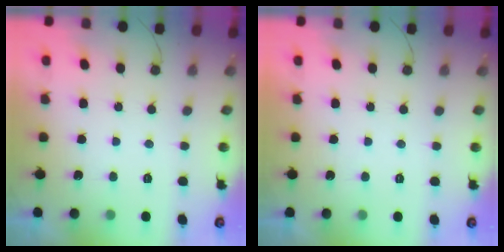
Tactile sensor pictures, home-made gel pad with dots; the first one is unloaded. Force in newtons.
{"total": 1.8, "press": 1.8, "slide": 0.0}